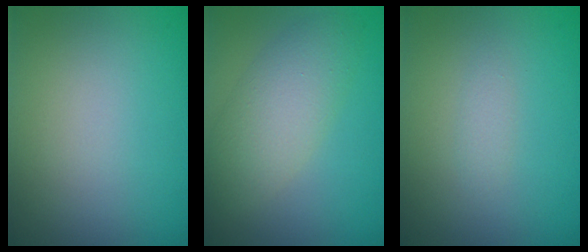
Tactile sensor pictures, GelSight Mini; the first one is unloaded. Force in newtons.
{"total": 4.4, "press": 4.4, "slide": 0.0}
{"total": 0.9, "press": 0.9, "slide": 0.0}